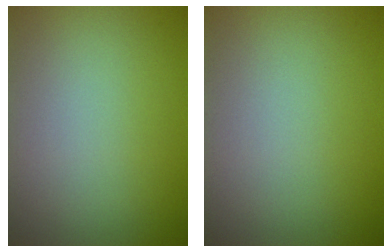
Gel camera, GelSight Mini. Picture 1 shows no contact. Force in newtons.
{"total": 0.0}